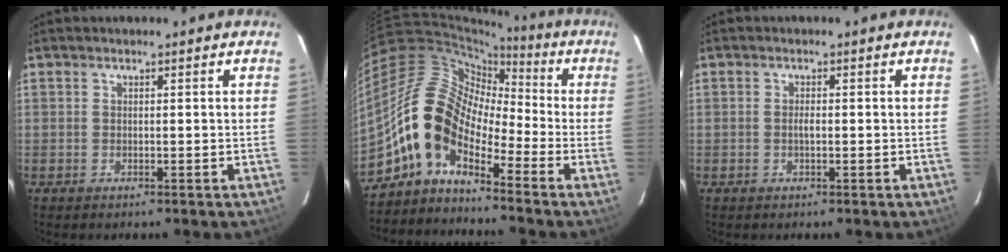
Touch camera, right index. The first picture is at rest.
{"total": 11.8, "force": [-5.5, 6.3, 8.3], "torque": [-0.141, 0.018, -0.126]}
{"total": 1.0, "force": [-0.2, 0.3, 1.0], "torque": [-0.019, 0.001, -0.004]}